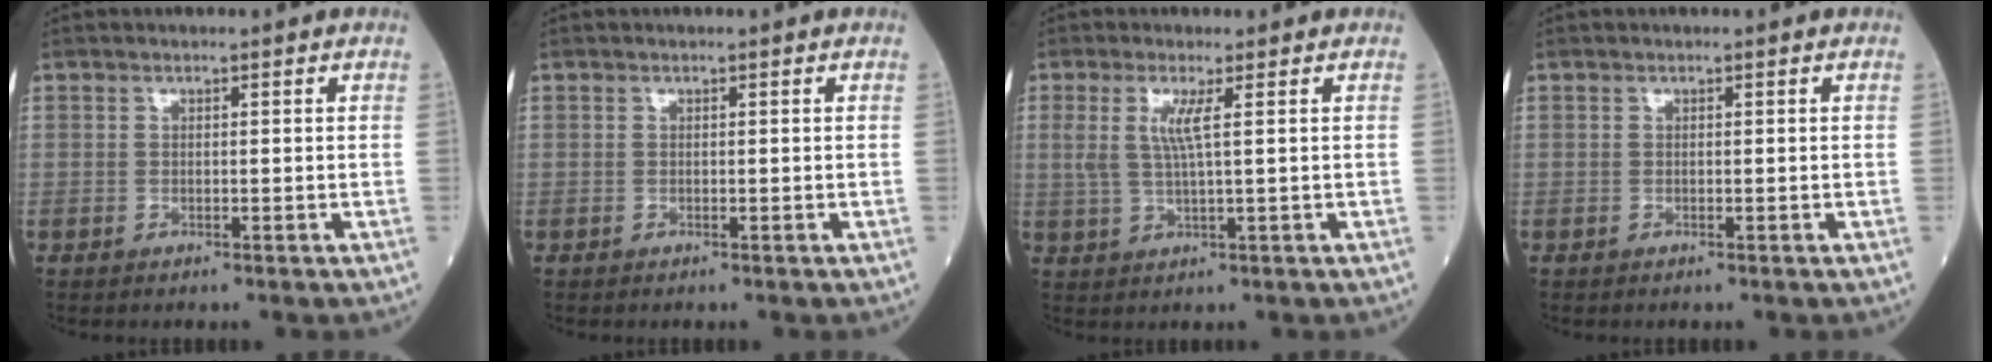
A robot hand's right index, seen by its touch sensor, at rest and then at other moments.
{"total": 0.0}
{"total": 3.7, "force": [1.0, -0.1, 3.6], "torque": [-0.079, 0.002, 0.022]}
{"total": 0.0}